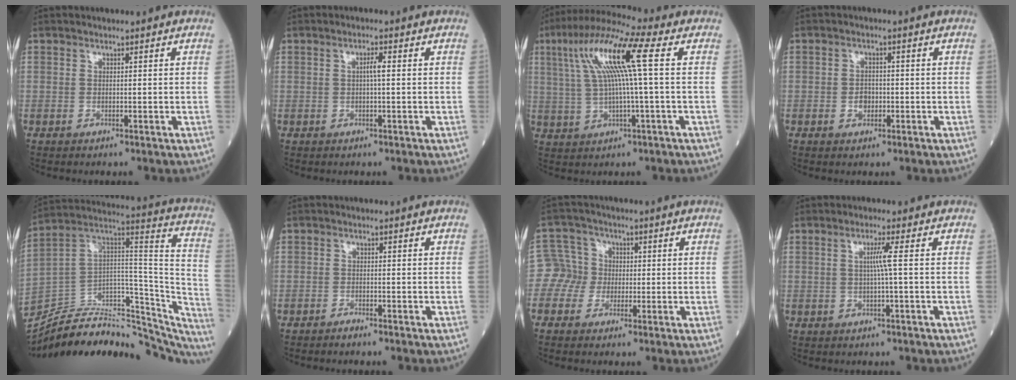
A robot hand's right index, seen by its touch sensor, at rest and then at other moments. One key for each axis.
{"total": 1.7, "fx": 0.1, "fy": 0.0, "fz": 1.7, "tx": -0.029, "ty": 0.004, "tz": 0.001}
{"total": 12.2, "fx": 2.8, "fy": 0.0, "fz": 11.9, "tx": -0.234, "ty": 0.031, "tz": 0.051}
{"total": 2.1, "fx": -0.7, "fy": 1.6, "fz": 1.3, "tx": -0.017, "ty": 0.007, "tz": -0.009}
{"total": 33.9, "fx": -29.6, "fy": 9.1, "fz": 13.8, "tx": -0.176, "ty": 0.014, "tz": -0.417}
{"total": 1.2, "fx": -1.1, "fy": -0.1, "fz": 0.5, "tx": -0.012, "ty": 0.001, "tz": -0.018}
{"total": 4.7, "fx": -0.9, "fy": 4.6, "fz": 0.3, "tx": -0.003, "ty": 0.023, "tz": -0.023}
{"total": 2.4, "fx": 0.1, "fy": -0.9, "fz": 2.2, "tx": -0.043, "ty": 0.000, "tz": 0.003}